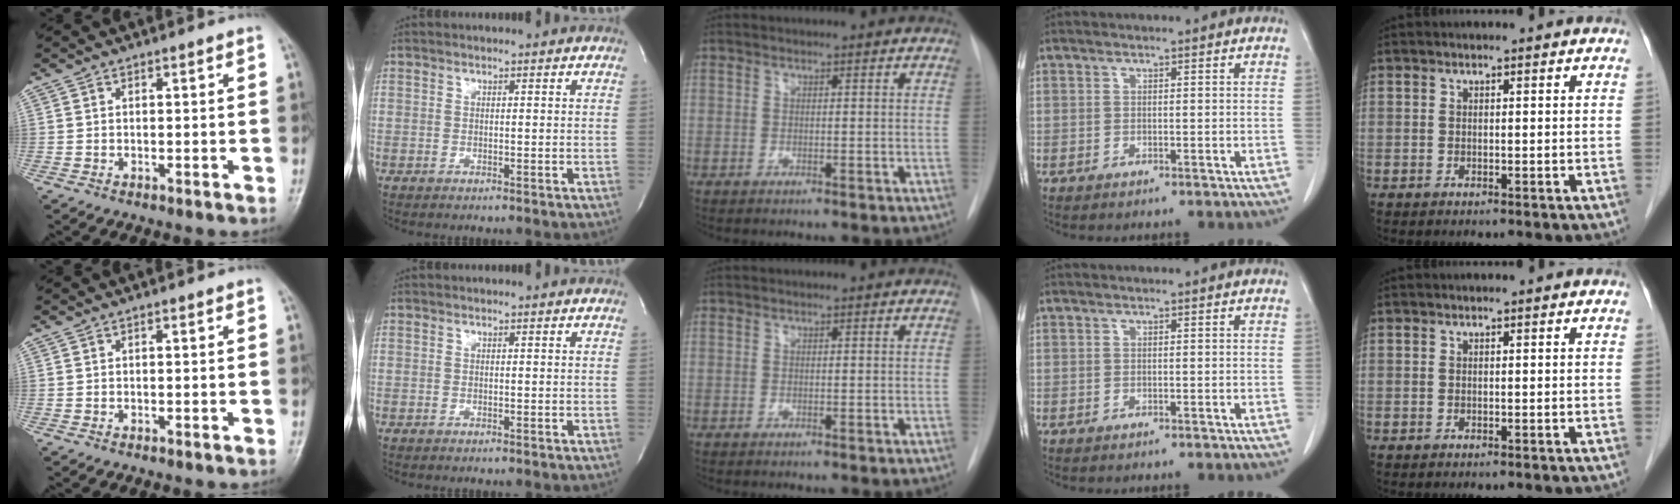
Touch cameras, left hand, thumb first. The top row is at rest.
{}